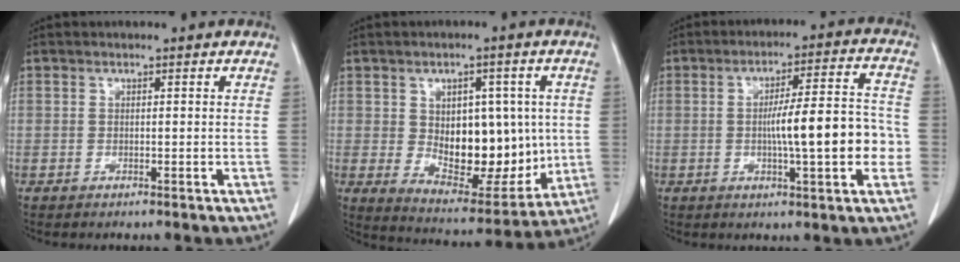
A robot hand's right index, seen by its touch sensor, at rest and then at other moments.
{"total": 15.3, "force": [0.5, 8.5, 12.7], "torque": [-0.181, -0.001, 0.033]}
{"total": 12.1, "force": [-1.8, 1.5, 11.9], "torque": [-0.180, 0.018, -0.026]}